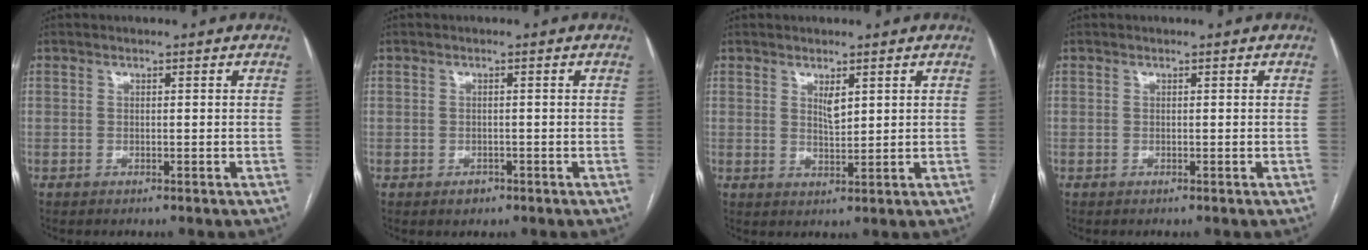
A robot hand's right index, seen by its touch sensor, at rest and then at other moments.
{"total": 1.5, "force": [-0.9, 1.2, 0.5], "torque": [-0.006, 0.003, -0.009]}
{"total": 2.4, "force": [1.2, 0.7, 1.9], "torque": [-0.036, -0.005, 0.026]}
{"total": 0.0}